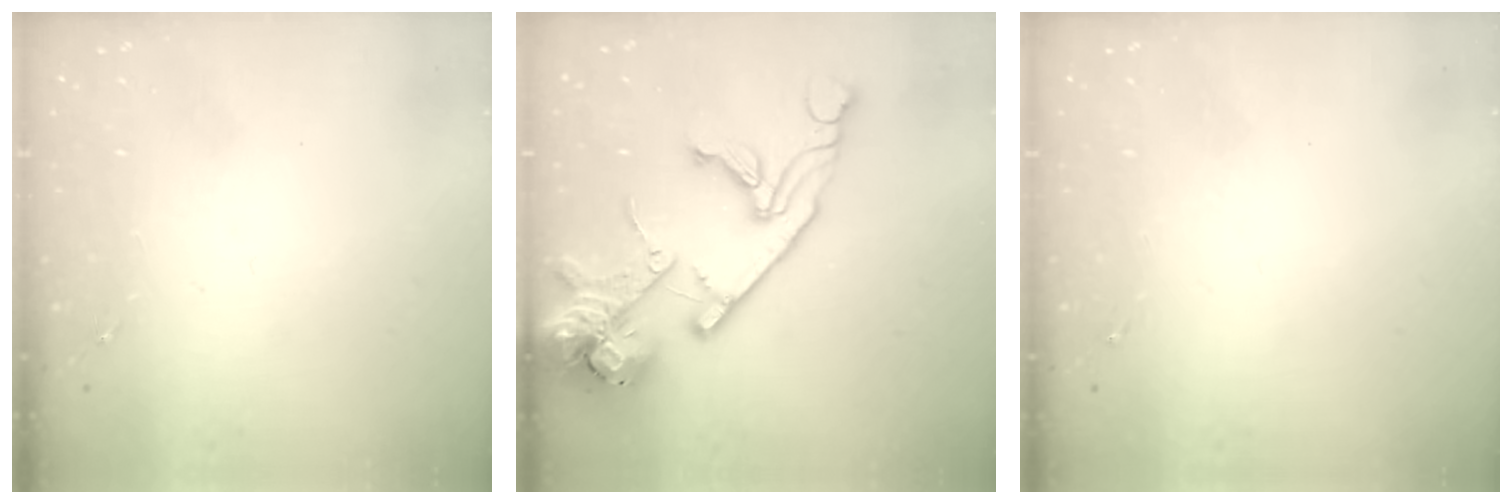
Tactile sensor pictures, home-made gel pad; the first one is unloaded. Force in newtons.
{"total": 23.6, "press": 23.4, "slide": 3.5}
{"total": 0.0}